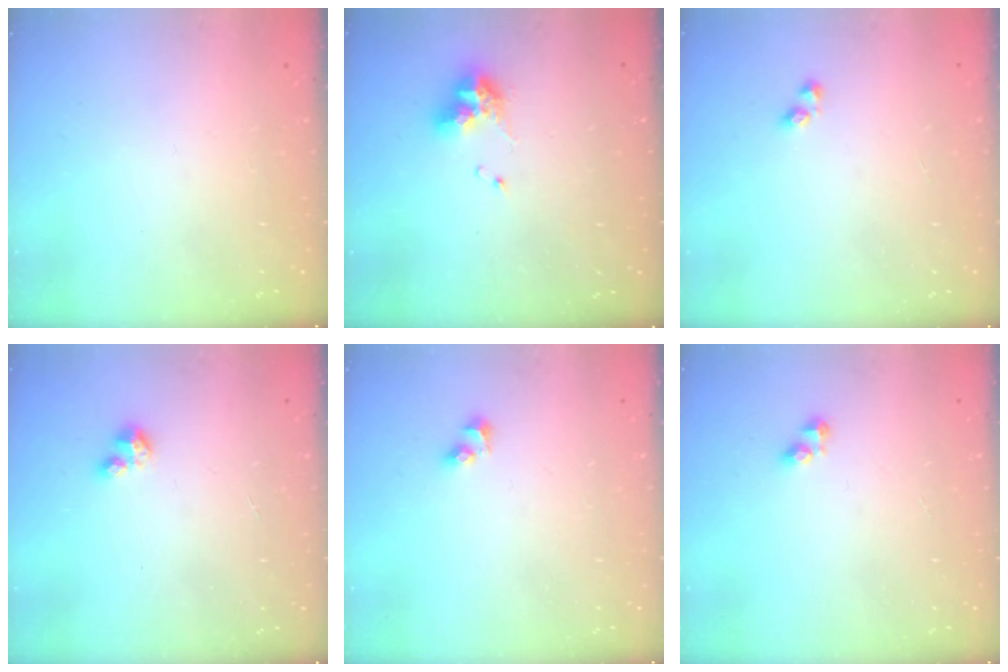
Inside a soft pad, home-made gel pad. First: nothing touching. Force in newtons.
{"total": 9.0, "press": 8.9, "slide": 1.1}
{"total": 2.4, "press": 2.1, "slide": 1.2}
{"total": 1.9, "press": 1.9, "slide": 0.3}
{"total": 2.8, "press": 2.5, "slide": 1.2}
{"total": 3.2, "press": 3.2, "slide": 0.4}